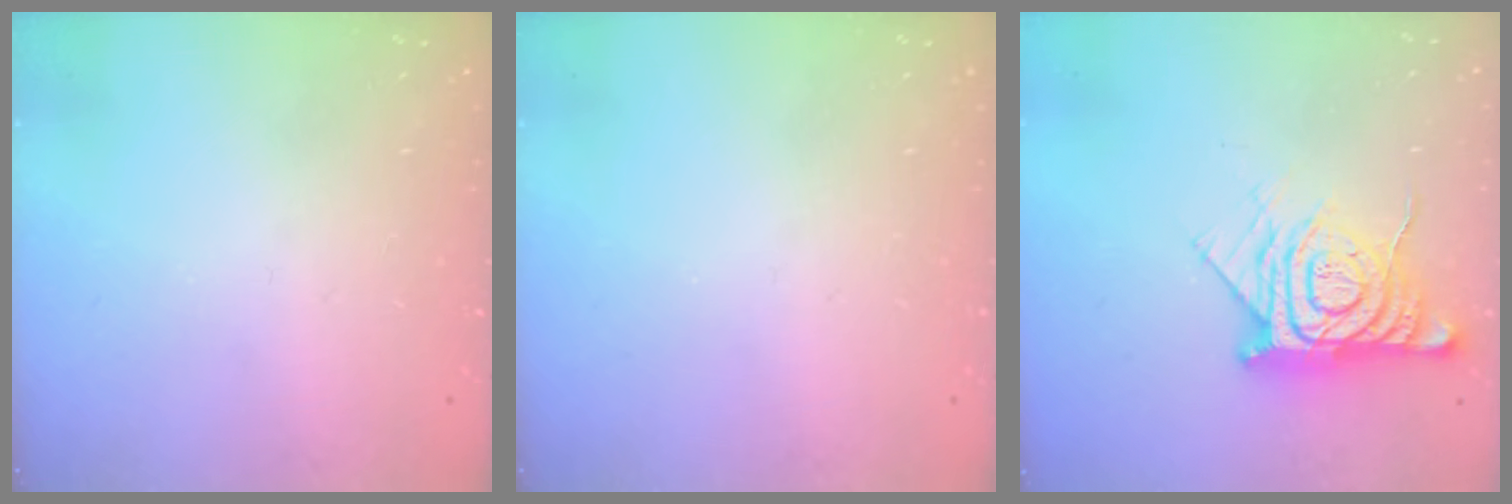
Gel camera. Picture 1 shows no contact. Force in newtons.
{"total": 0.0}
{"total": 13.0, "press": 13.0, "slide": 1.0}